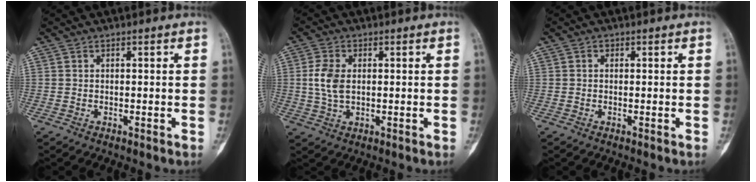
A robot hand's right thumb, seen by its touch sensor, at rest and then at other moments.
{"total": 5.9, "force": [0.6, 3.6, 4.7], "torque": [-0.103, 0.001, 0.013]}
{"total": 0.5, "force": [0.1, 0.5, 0.1], "torque": [0.006, 0.002, 0.000]}